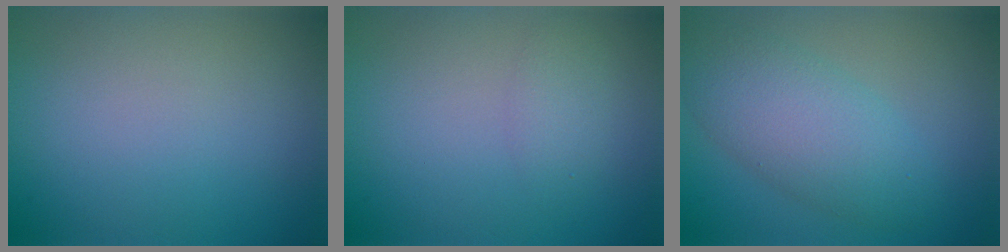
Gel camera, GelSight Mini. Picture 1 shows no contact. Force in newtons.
{"total": 1.5, "press": 1.5, "slide": 0.1}
{"total": 5.3, "press": 5.3, "slide": 0.2}